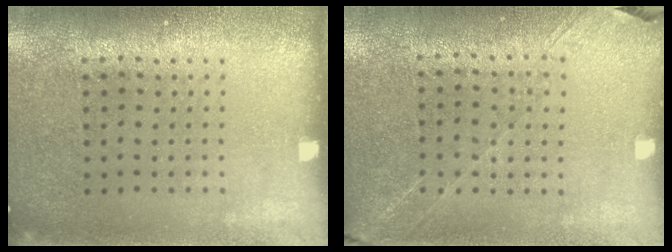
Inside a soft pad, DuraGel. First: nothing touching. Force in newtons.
{"total": 1.3, "press": 1.2, "slide": 0.6}